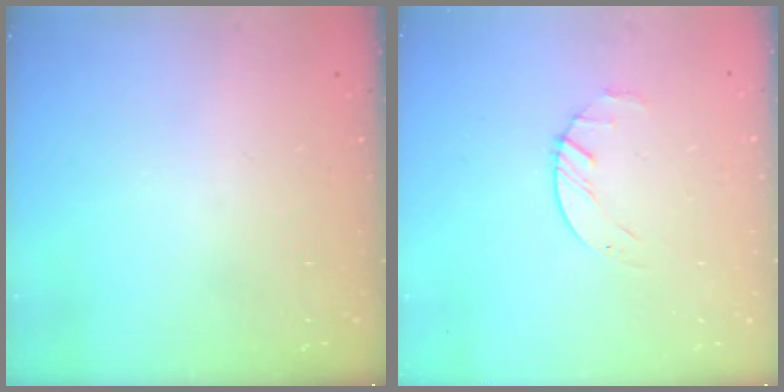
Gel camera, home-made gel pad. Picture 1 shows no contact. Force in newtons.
{"total": 2.2, "press": 2.2, "slide": 0.4}